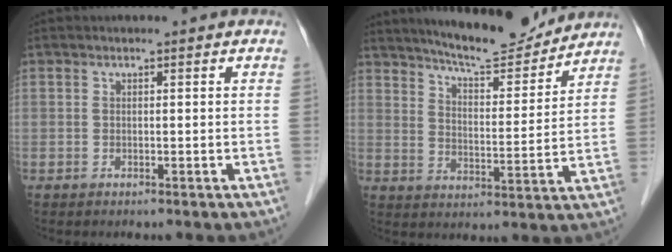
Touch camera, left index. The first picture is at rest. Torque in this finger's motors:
{"motor_torque": [0.28, -0.19, 0.46, 0.11]}